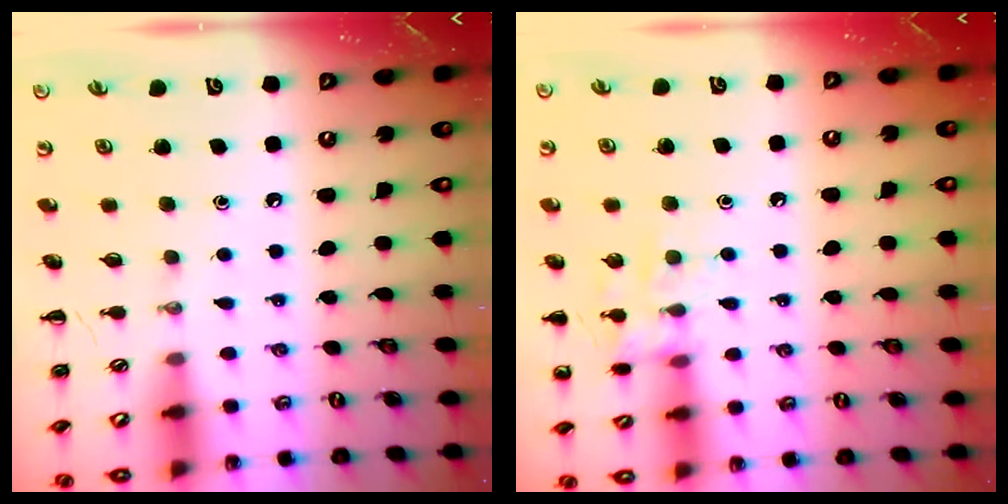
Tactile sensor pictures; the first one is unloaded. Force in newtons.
{"total": 9.3, "press": 9.2, "slide": 1.4}